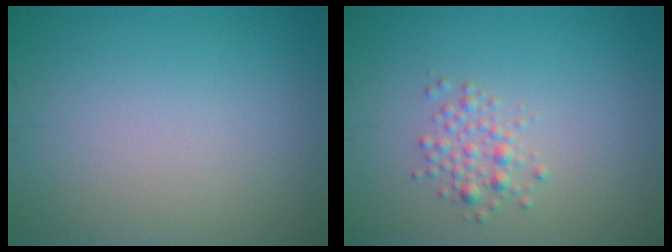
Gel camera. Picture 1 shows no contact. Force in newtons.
{"total": 1.7, "press": 1.7, "slide": 0.1}